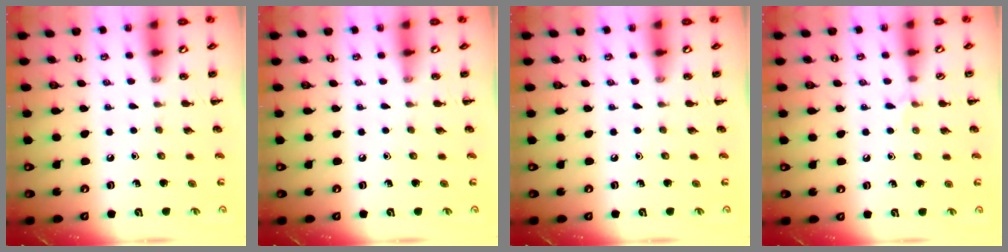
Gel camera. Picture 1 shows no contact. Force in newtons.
{"total": 0.0}
{"total": 0.0}
{"total": 4.6, "press": 4.3, "slide": 1.7}